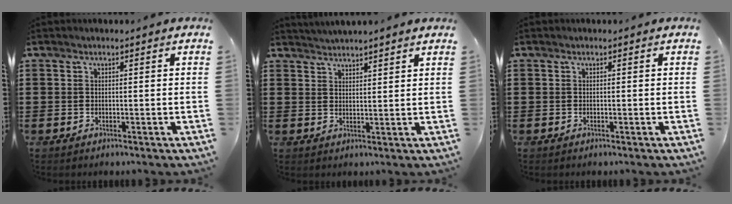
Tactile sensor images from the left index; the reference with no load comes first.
{"total": 2.4, "force": [2.4, -0.4, -0.2], "torque": [-0.003, -0.007, 0.045]}
{"total": 0.0}